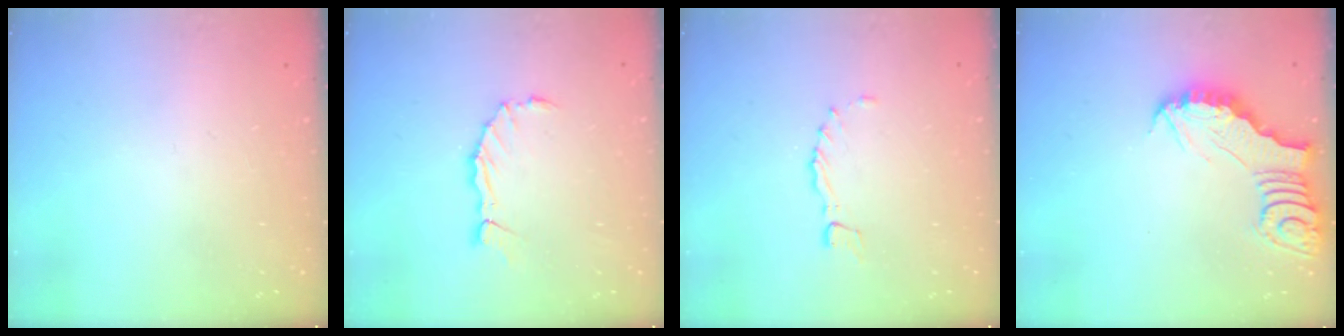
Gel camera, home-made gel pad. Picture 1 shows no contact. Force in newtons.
{"total": 2.8, "press": 2.8, "slide": 0.2}
{"total": 1.2, "press": 1.2, "slide": 0.3}
{"total": 3.4, "press": 3.3, "slide": 0.5}